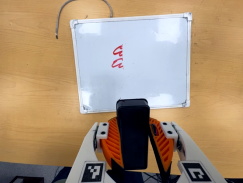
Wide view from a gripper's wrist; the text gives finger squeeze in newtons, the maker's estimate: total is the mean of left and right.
{"total": 9.0, "left": 9.2, "right": 8.9}